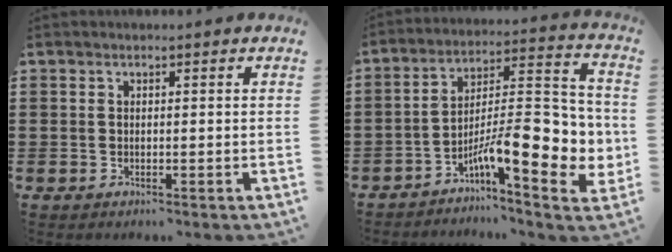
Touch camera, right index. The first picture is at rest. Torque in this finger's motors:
{"motor_torque": [2.04, -0.10, 0.41, 0.21]}